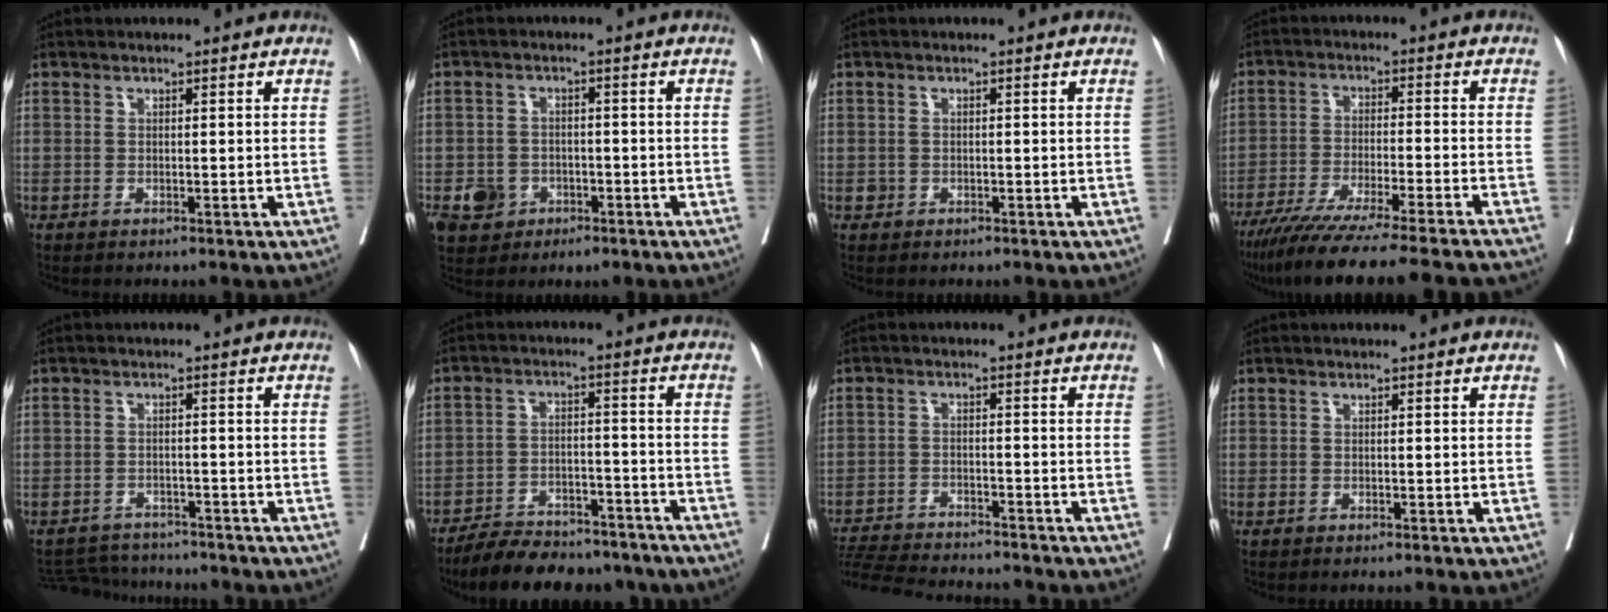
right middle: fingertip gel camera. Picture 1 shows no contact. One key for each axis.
{"total": 4.9, "fx": -2.2, "fy": 4.1, "fz": 1.6, "tx": -0.021, "ty": 0.006, "tz": -0.027}
{"total": 0.6, "fx": -0.2, "fy": 0.6, "fz": 0.1, "tx": -0.001, "ty": 0.003, "tz": -0.003}
{"total": 19.7, "fx": -16.9, "fy": -1.0, "fz": 10.0, "tx": -0.132, "ty": -0.064, "tz": -0.257}
{"total": 5.8, "fx": -5.7, "fy": 1.1, "fz": -0.1, "tx": 0.000, "ty": 0.005, "tz": -0.089}
{"total": 14.8, "fx": -12.8, "fy": 4.5, "fz": 5.9, "tx": -0.089, "ty": 0.007, "tz": -0.183}
{"total": 12.1, "fx": -11.5, "fy": 0.9, "fz": 3.8, "tx": -0.063, "ty": -0.007, "tz": -0.177}
{"total": 0.0}